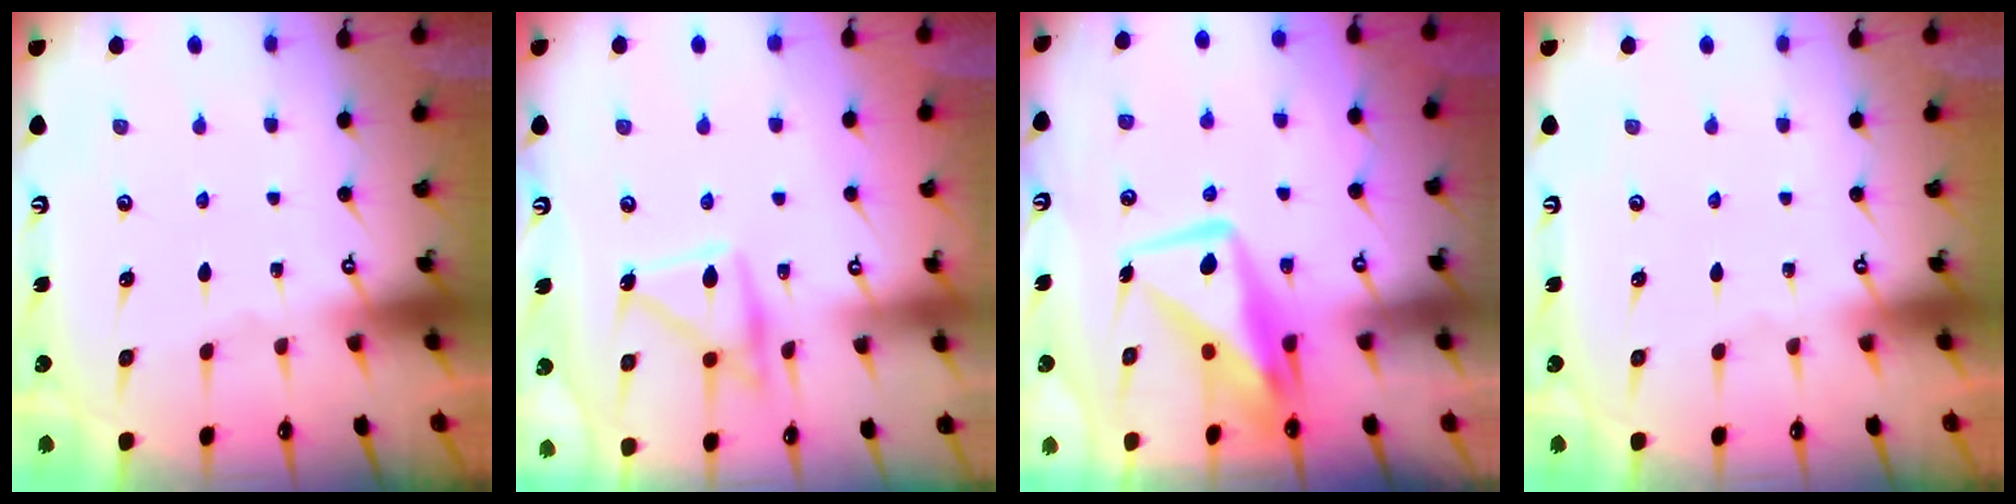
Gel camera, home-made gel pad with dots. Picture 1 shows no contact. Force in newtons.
{"total": 16.4, "press": 16.4, "slide": 1.1}
{"total": 11.8, "press": 11.7, "slide": 0.8}
{"total": 0.0}